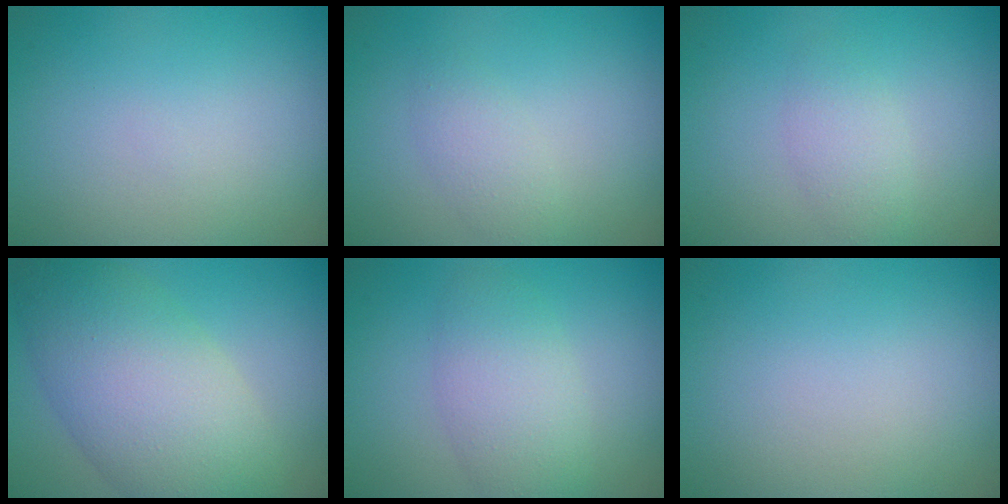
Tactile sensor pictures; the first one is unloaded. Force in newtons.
{"total": 1.7, "press": 1.7, "slide": 0.1}
{"total": 1.9, "press": 1.9, "slide": 0.0}
{"total": 9.0, "press": 9.0, "slide": 0.3}
{"total": 3.9, "press": 3.9, "slide": 0.1}
{"total": 0.0}